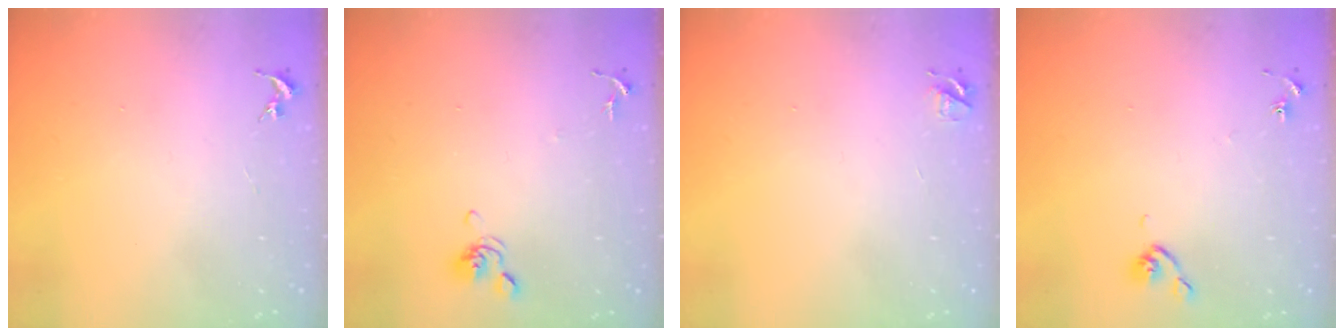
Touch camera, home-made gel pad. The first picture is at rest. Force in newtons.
{"total": 6.9, "press": 6.7, "slide": 1.6}
{"total": 4.7, "press": 4.7, "slide": 0.6}
{"total": 5.9, "press": 5.8, "slide": 0.8}